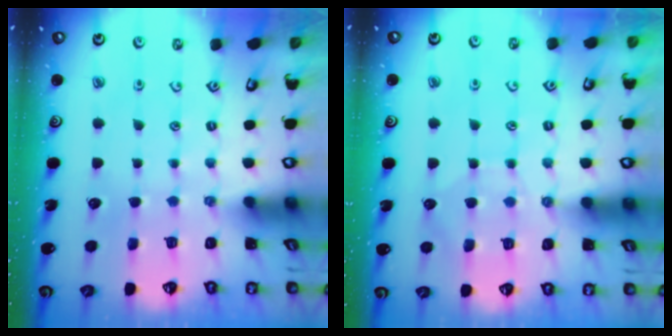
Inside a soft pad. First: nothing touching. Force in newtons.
{"total": 5.4, "press": 5.4, "slide": 0.7}